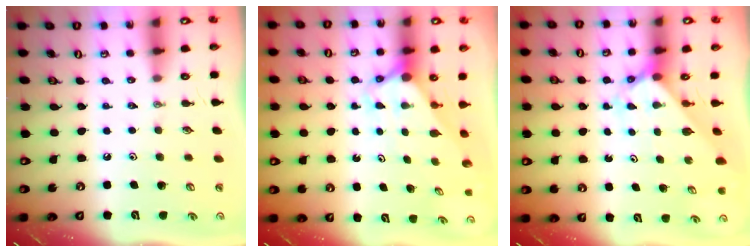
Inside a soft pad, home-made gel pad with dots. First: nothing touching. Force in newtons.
{"total": 2.8, "press": 2.8, "slide": 0.0}
{"total": 2.2, "press": 2.2, "slide": 0.2}